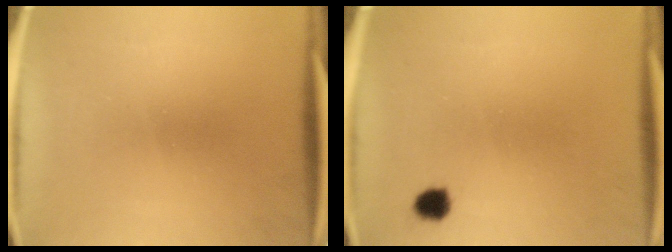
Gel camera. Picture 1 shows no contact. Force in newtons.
{"total": 2.4}